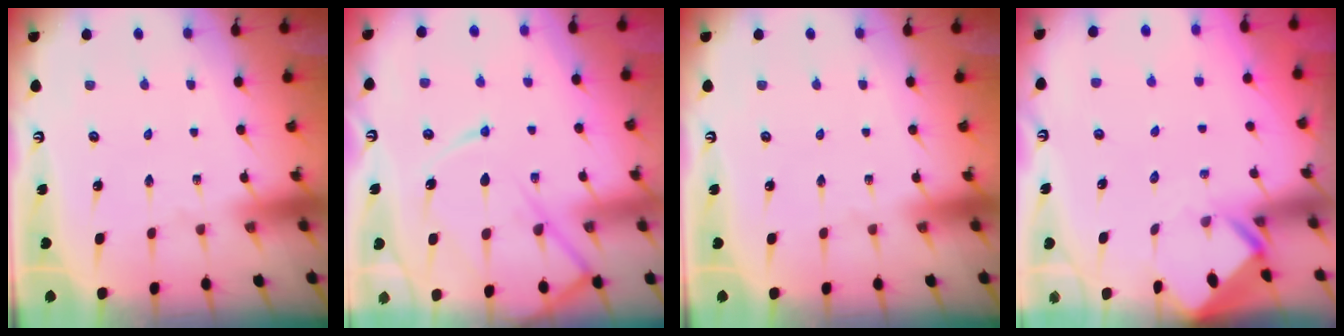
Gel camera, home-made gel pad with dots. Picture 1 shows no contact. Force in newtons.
{"total": 12.1, "press": 12.0, "slide": 1.3}
{"total": 0.0}
{"total": 2.8, "press": 2.8, "slide": 0.2}